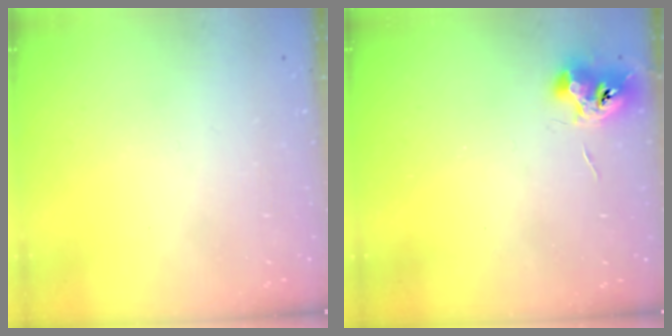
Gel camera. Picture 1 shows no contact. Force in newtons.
{"total": 9.0, "press": 9.0, "slide": 0.2}